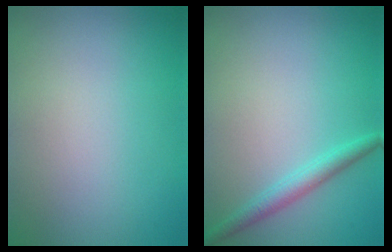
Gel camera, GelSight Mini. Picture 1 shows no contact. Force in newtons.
{"total": 2.0, "press": 2.0, "slide": 0.1}